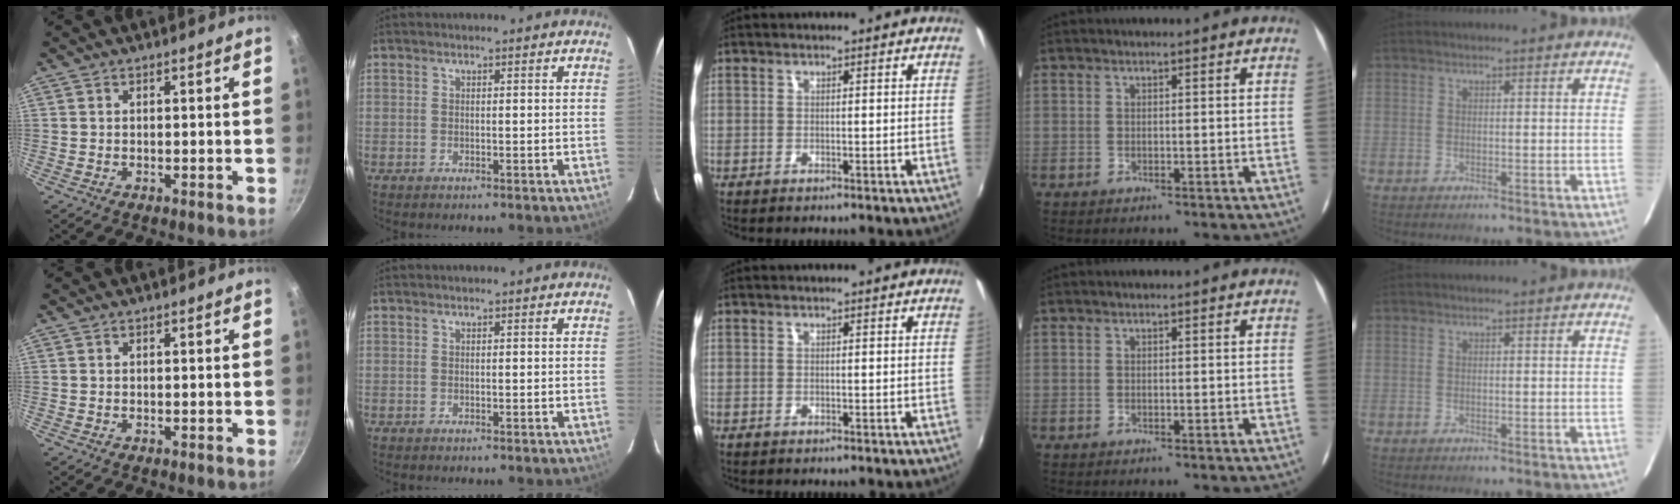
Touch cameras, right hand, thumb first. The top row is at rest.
{}